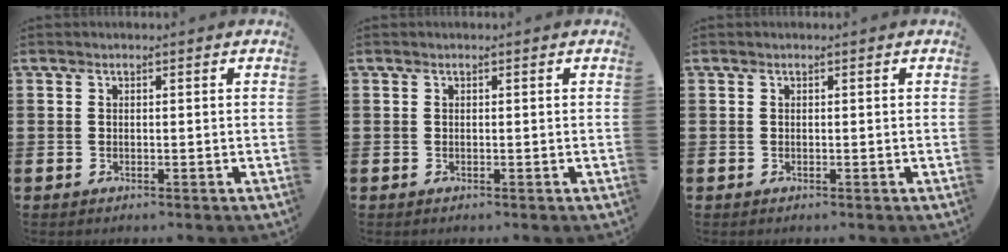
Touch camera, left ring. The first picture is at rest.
{"total": 0.0}
{"total": 0.0}